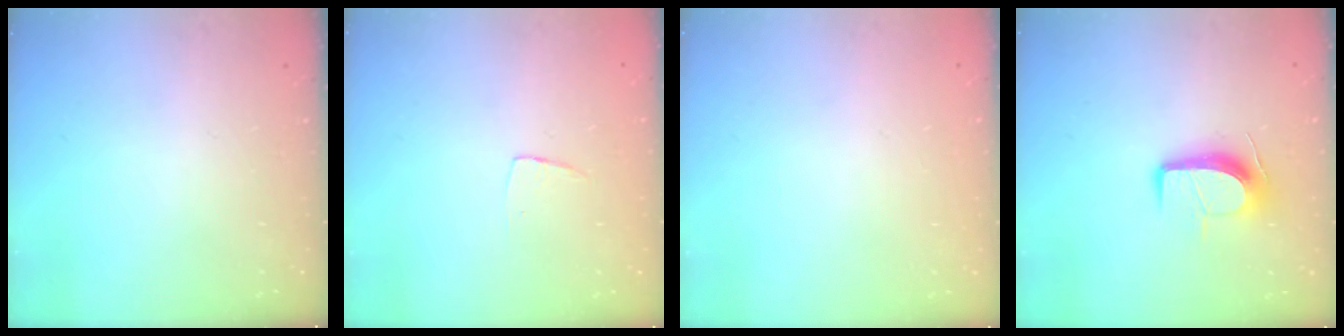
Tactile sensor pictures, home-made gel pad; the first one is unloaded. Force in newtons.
{"total": 3.8, "press": 3.7, "slide": 0.3}
{"total": 0.0}
{"total": 10.3, "press": 10.3, "slide": 0.6}